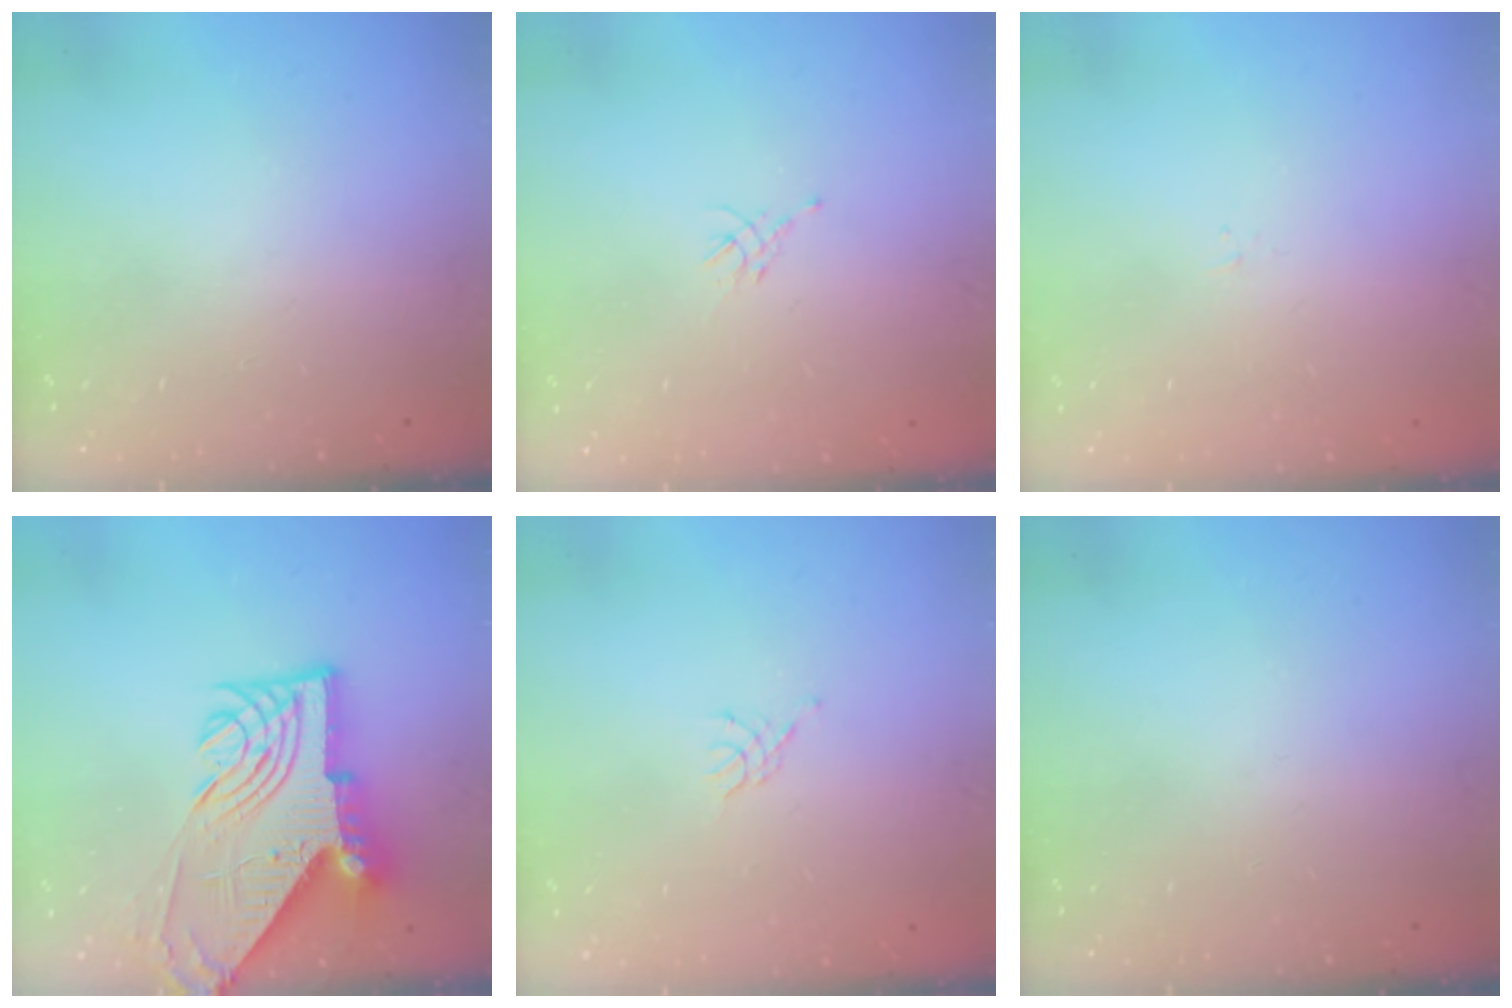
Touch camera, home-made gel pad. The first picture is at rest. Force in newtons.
{"total": 3.1, "press": 3.0, "slide": 0.8}
{"total": 1.6, "press": 1.5, "slide": 0.3}
{"total": 14.6, "press": 14.5, "slide": 1.6}
{"total": 2.3, "press": 2.2, "slide": 0.5}
{"total": 0.0}